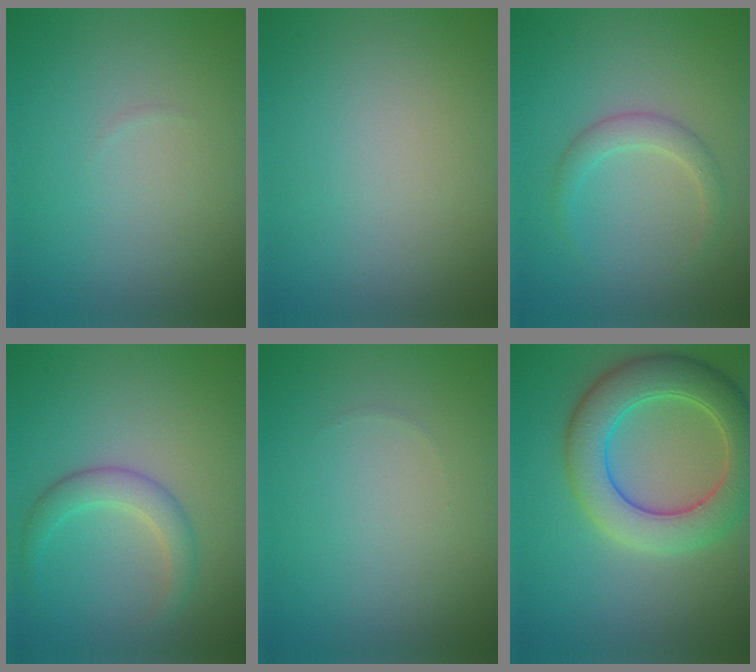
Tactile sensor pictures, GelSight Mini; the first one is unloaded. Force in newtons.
{"total": 0.0}
{"total": 2.0, "press": 2.0, "slide": 0.1}
{"total": 2.6, "press": 2.6, "slide": 0.1}
{"total": 0.0}
{"total": 7.5, "press": 7.5, "slide": 0.4}